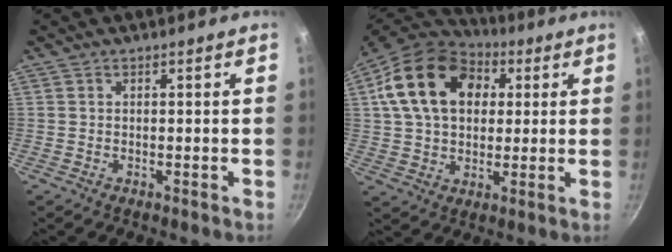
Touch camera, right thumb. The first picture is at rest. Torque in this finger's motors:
{"motor_torque": [0.28, 3.85, 1.66, 0.45, 0.49]}